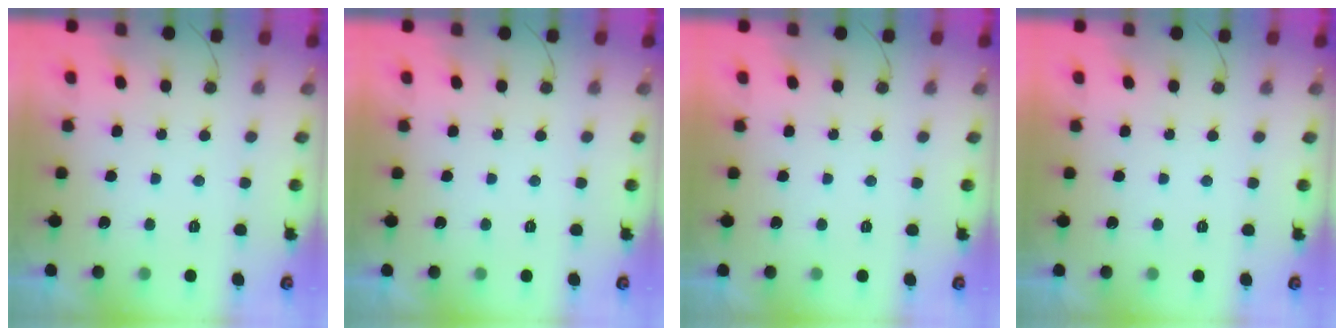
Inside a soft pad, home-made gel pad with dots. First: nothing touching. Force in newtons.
{"total": 1.8, "press": 1.7, "slide": 0.1}
{"total": 1.8, "press": 1.8, "slide": 0.0}
{"total": 1.8, "press": 1.8, "slide": 0.0}